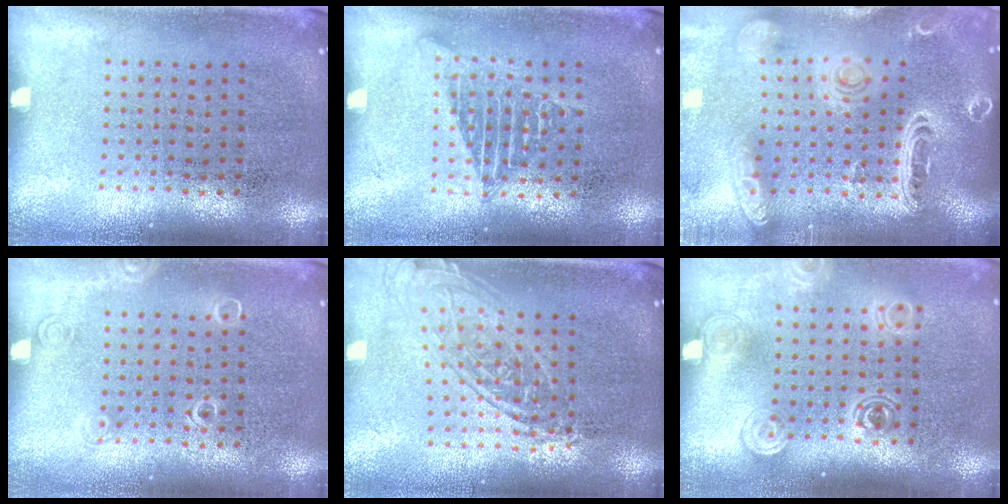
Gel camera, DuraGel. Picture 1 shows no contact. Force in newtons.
{"total": 1.2, "press": 1.1, "slide": 0.3}
{"total": 3.8, "press": 3.0, "slide": 2.3}
{"total": 1.0, "press": 1.0, "slide": 0.2}
{"total": 1.8, "press": 1.4, "slide": 1.0}
{"total": 1.4, "press": 1.2, "slide": 0.7}